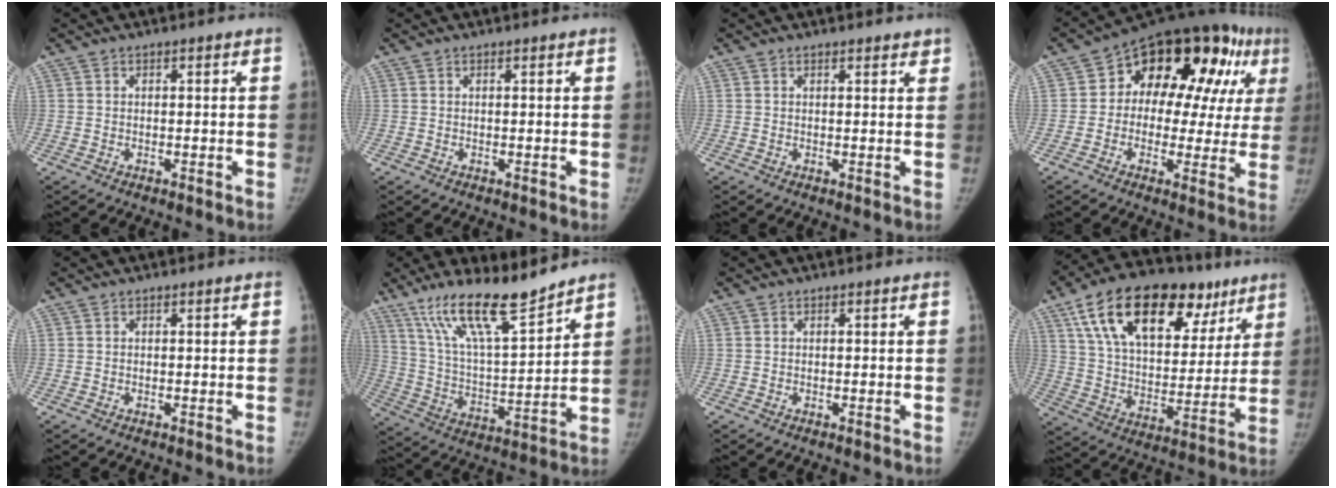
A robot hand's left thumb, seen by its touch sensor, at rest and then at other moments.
{"total": 0.0}
{"total": 2.2, "force": [1.9, 0.7, 0.9], "torque": [0.004, -0.003, 0.021]}
{"total": 23.4, "force": [6.9, 13.5, 17.8], "torque": [-0.195, 0.043, 0.093]}
{"total": 0.0}
{"total": 16.8, "force": [13.0, 2.9, 10.1], "torque": [-0.162, -0.075, 0.243]}
{"total": 0.0}
{"total": 28.2, "force": [14.9, 15.4, 18.3], "torque": [-0.262, 0.003, 0.248]}